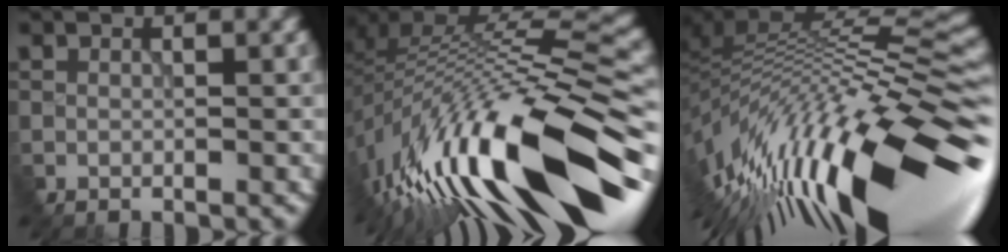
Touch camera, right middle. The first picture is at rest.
{"total": 17.6, "force": [-7.3, 5.4, 15.0], "torque": [-0.258, 0.015, -0.130]}
{"total": 16.0, "force": [-4.9, 5.1, 14.4], "torque": [-0.246, 0.006, -0.088]}